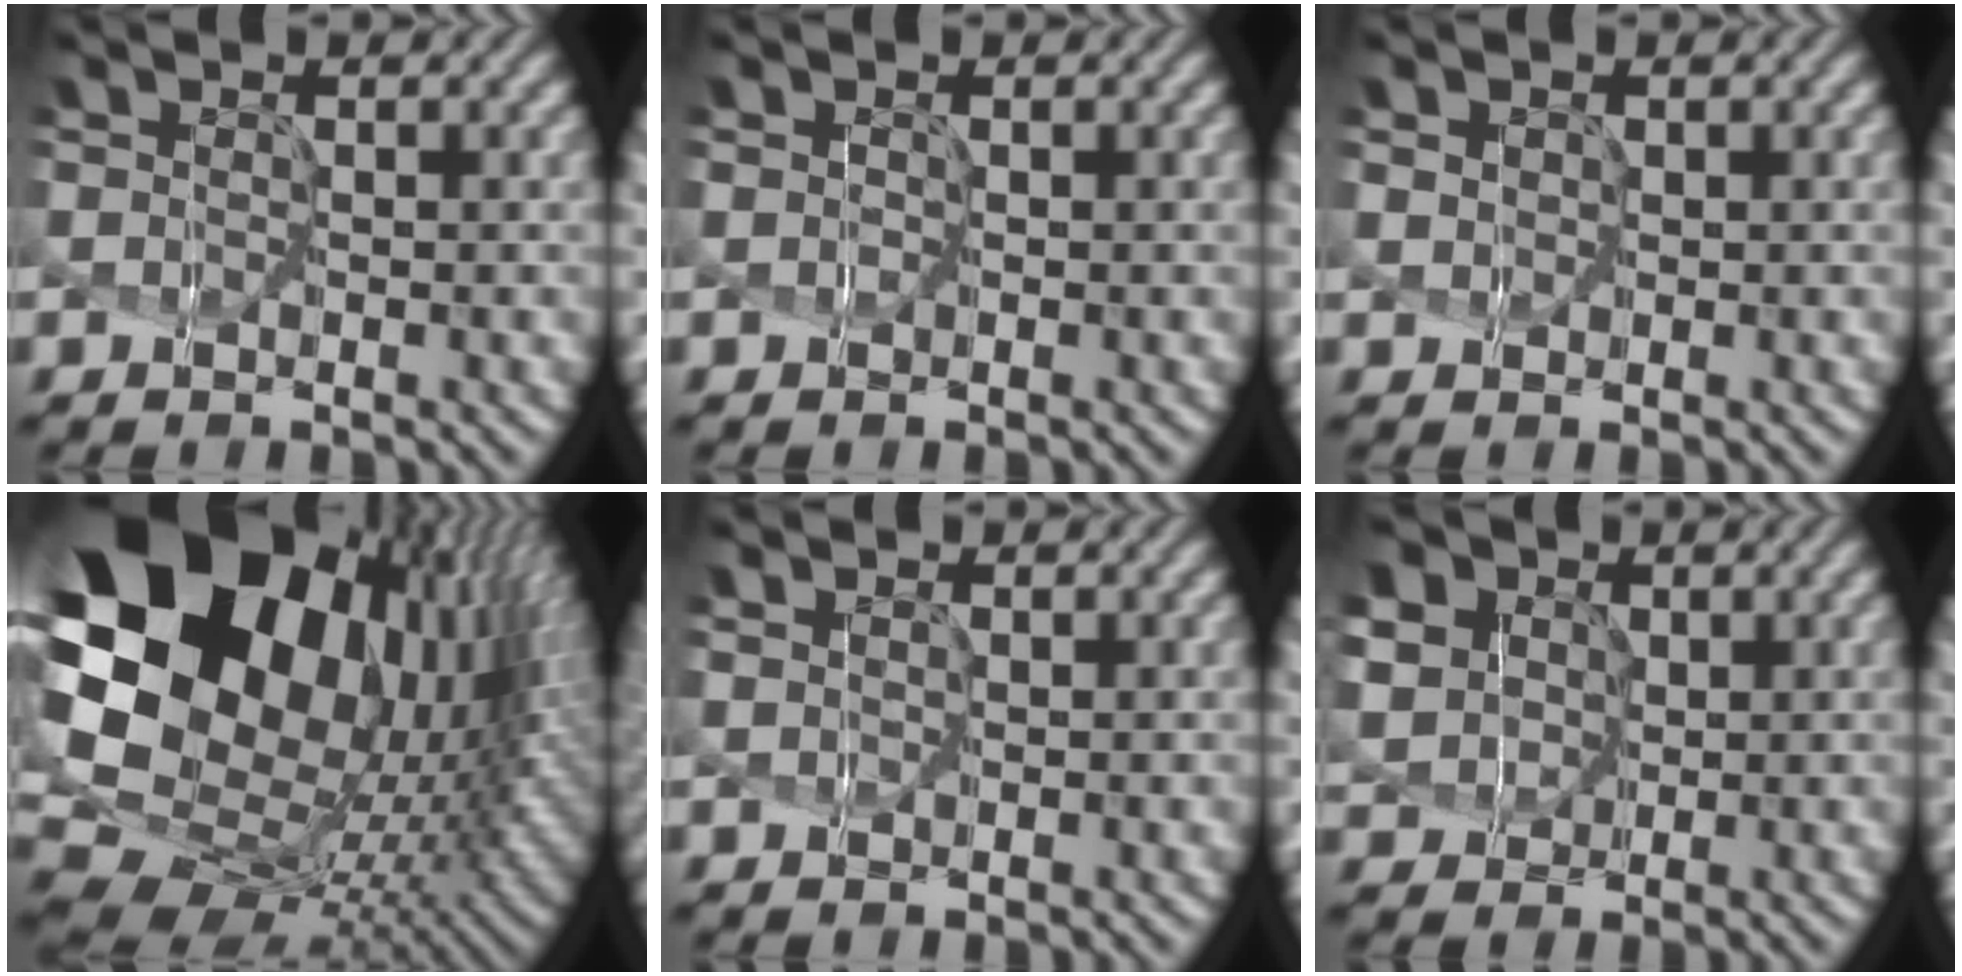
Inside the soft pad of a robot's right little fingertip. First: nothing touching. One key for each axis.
{"total": 0.6, "fx": 0.2, "fy": 0.5, "fz": 0.2, "tx": 0.003, "ty": 0.004, "tz": -0.008}
{"total": 2.7, "fx": 1.2, "fy": 2.1, "fz": 1.1, "tx": -0.010, "ty": 0.021, "tz": 0.004}
{"total": 22.2, "fx": 6.0, "fy": 14.8, "fz": 15.4, "tx": -0.310, "ty": 0.001, "tz": 0.135}
{"total": 2.0, "fx": 1.0, "fy": 1.5, "fz": 1.0, "tx": -0.007, "ty": 0.019, "tz": -0.005}
{"total": 11.0, "fx": 4.1, "fy": 9.0, "fz": 4.7, "tx": -0.143, "ty": 0.024, "tz": 0.076}